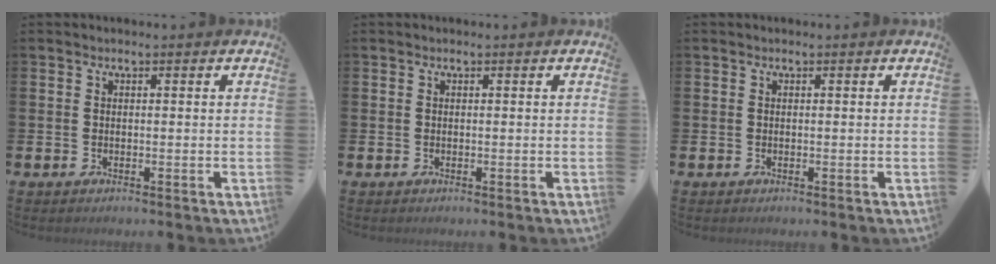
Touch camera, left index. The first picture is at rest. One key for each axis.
{"total": 0.0}
{"total": 0.0}